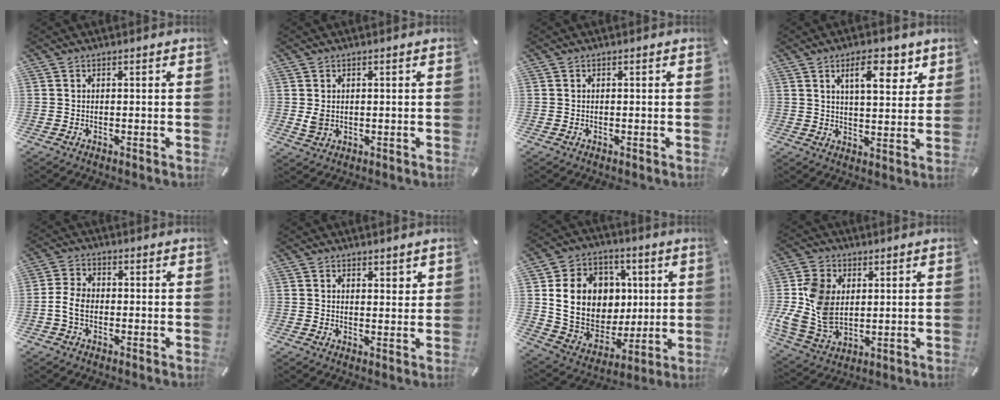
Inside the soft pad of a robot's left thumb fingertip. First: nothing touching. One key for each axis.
{"total": 2.6, "fx": 0.1, "fy": 2.1, "fz": 1.5, "tx": -0.021, "ty": 0.001, "tz": 0.002}
{"total": 0.0}
{"total": 10.1, "fx": 5.3, "fy": 4.6, "fz": 7.2, "tx": -0.092, "ty": -0.018, "tz": 0.082}
{"total": 5.1, "fx": -1.4, "fy": 3.5, "fz": 3.4, "tx": -0.077, "ty": 0.007, "tz": -0.029}
{"total": 2.3, "fx": 1.8, "fy": 1.4, "fz": 0.4, "tx": 0.007, "ty": -0.009, "tz": 0.030}
{"total": 16.7, "fx": 3.6, "fy": 14.5, "fz": 7.5, "tx": -0.122, "ty": -0.010, "tz": 0.087}
{"total": 13.8, "fx": 1.7, "fy": 10.8, "fz": 8.5, "tx": -0.205, "ty": 0.002, "tz": 0.032}